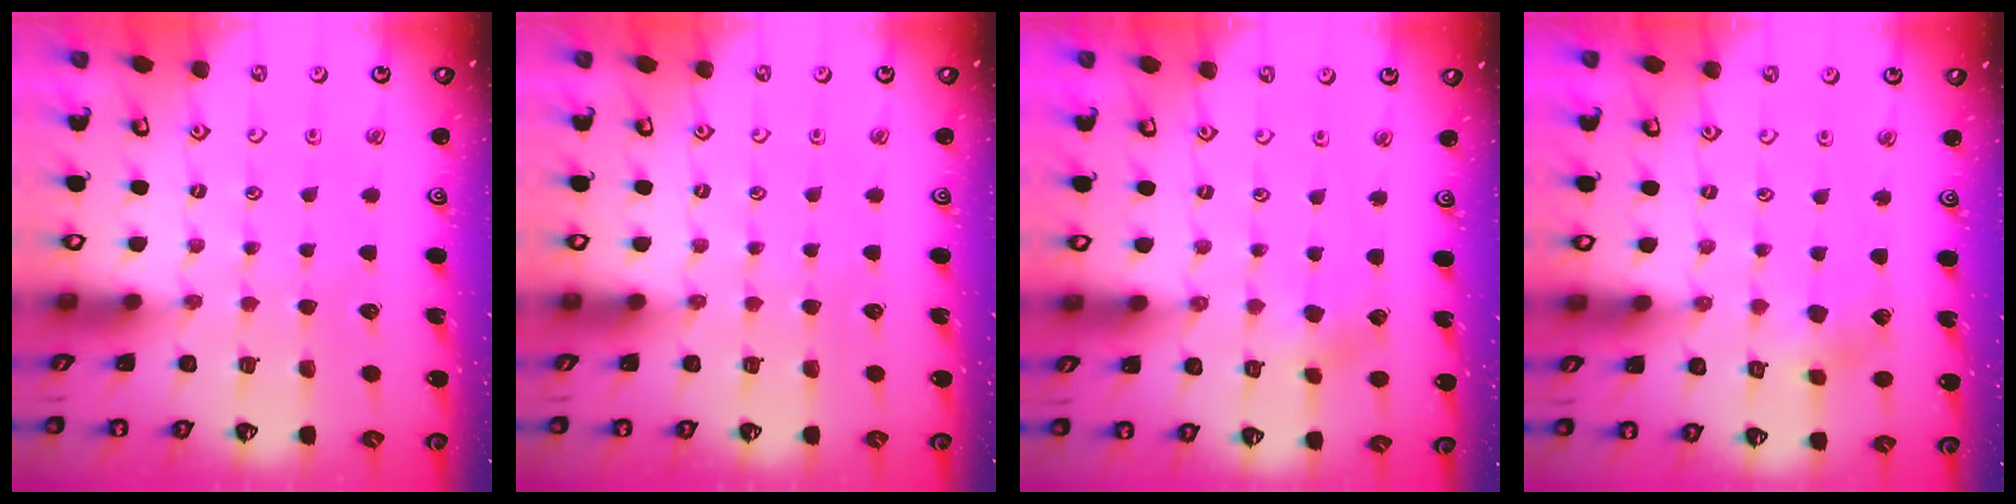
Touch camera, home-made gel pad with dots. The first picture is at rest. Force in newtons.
{"total": 0.0}
{"total": 2.7, "press": 2.7, "slide": 0.4}
{"total": 2.8, "press": 2.7, "slide": 0.8}